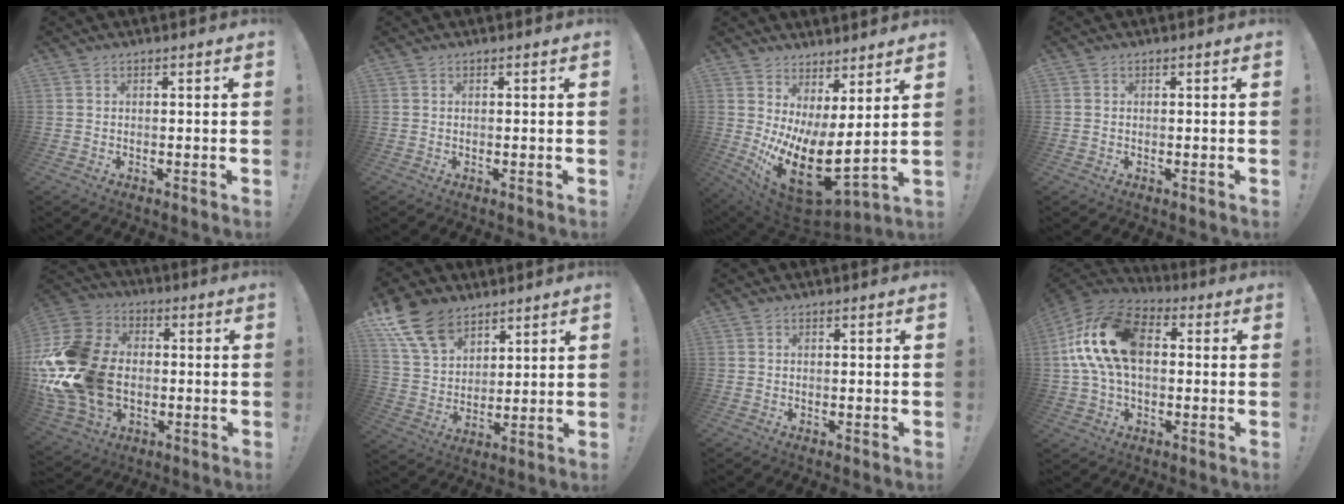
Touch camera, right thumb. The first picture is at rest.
{"total": 0.0}
{"total": 14.4, "force": [-0.5, 5.1, 13.5], "torque": [-0.209, -0.039, 0.003]}
{"total": 0.5, "force": [0.0, 0.5, -0.1], "torque": [-0.002, 0.004, 0.002]}
{"total": 28.2, "force": [-2.4, 20.2, 19.5], "torque": [-0.364, 0.023, -0.019]}
{"total": 15.2, "force": [10.2, 9.1, 6.6], "torque": [-0.122, -0.053, 0.198]}
{"total": 0.0}
{"total": 19.4, "force": [2.7, 12.2, 14.8], "torque": [-0.275, 0.014, 0.053]}